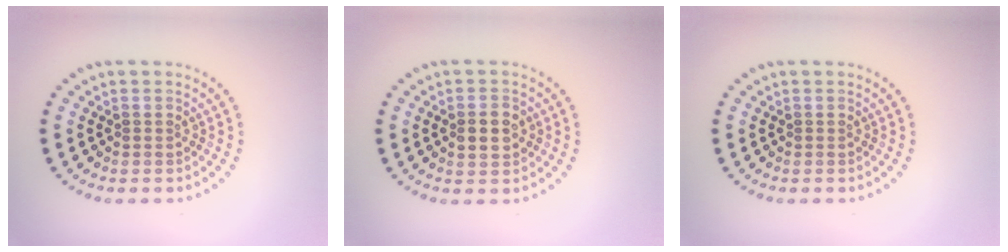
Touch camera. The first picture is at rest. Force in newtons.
{"total": 2.3, "press": 2.3, "slide": 0.2}
{"total": 0.0}